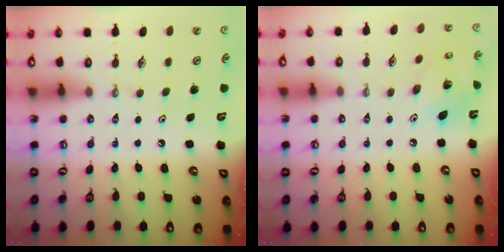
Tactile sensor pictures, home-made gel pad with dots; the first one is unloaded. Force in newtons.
{"total": 9.0, "press": 9.0, "slide": 0.4}